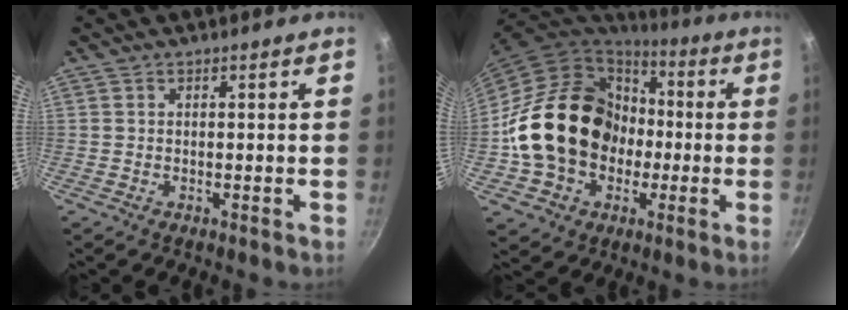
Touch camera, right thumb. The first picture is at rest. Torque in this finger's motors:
{"motor_torque": [0.00, 2.18, 1.49, -1.31, 0.49]}